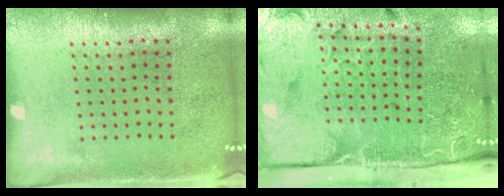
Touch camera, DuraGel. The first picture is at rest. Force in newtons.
{"total": 5.1, "press": 3.9, "slide": 3.3}